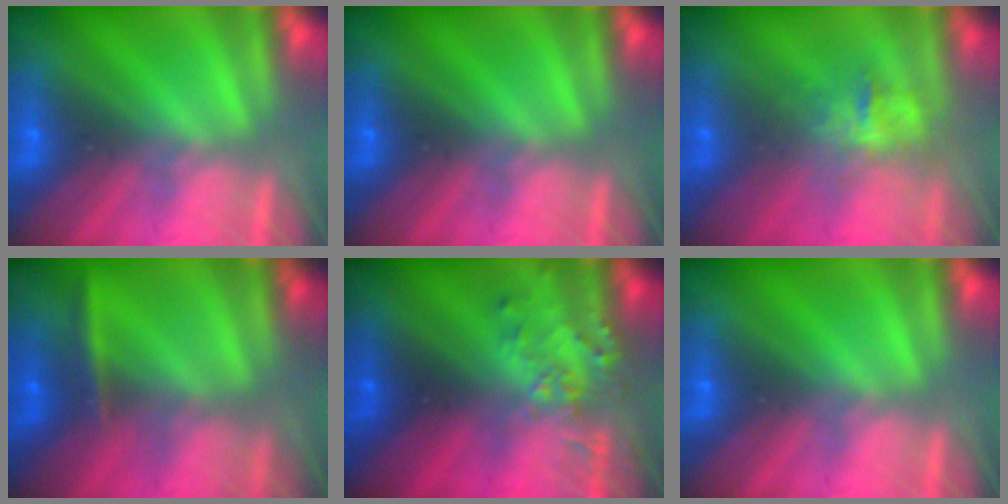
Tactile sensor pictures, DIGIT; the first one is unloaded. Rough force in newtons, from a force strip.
{"total": 0.0}
{"total": 2.7}
{"total": 2.4}
{"total": 3.1}
{"total": 0.0}